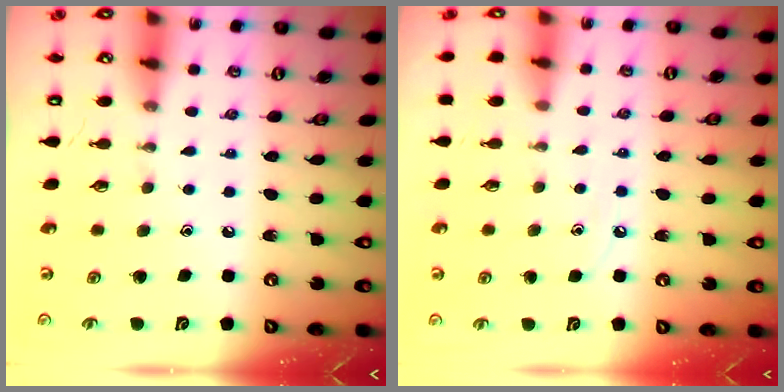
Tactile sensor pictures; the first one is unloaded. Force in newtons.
{"total": 5.4, "press": 5.4, "slide": 0.5}